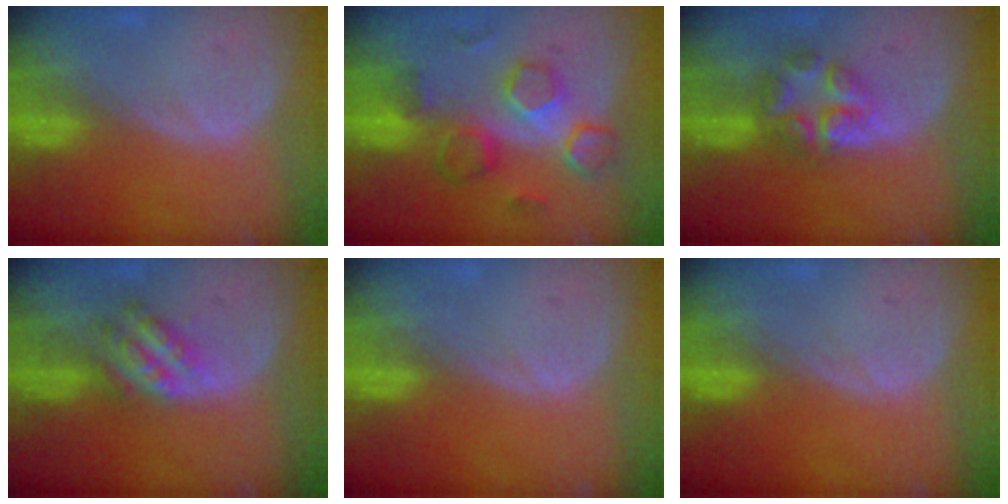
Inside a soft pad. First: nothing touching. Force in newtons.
{"total": 8.3, "press": 8.2, "slide": 1.4}
{"total": 5.7, "press": 5.5, "slide": 1.2}
{"total": 5.4, "press": 4.9, "slide": 2.2}
{"total": 0.0}
{"total": 0.0}